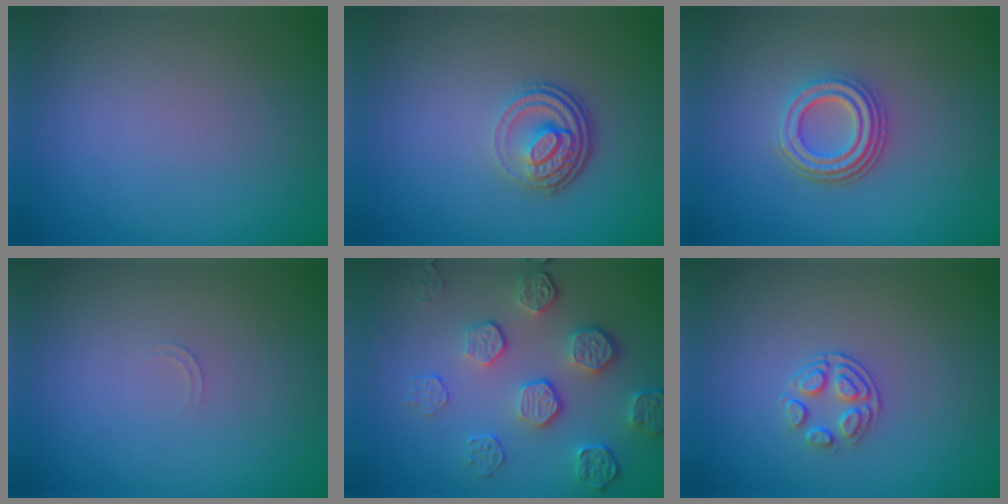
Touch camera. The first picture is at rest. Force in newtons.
{"total": 3.9, "press": 2.8, "slide": 2.7}
{"total": 4.2, "press": 3.1, "slide": 2.7}
{"total": 0.6, "press": 0.6, "slide": 0.2}
{"total": 5.2, "press": 3.7, "slide": 3.6}
{"total": 2.1, "press": 1.4, "slide": 1.5}